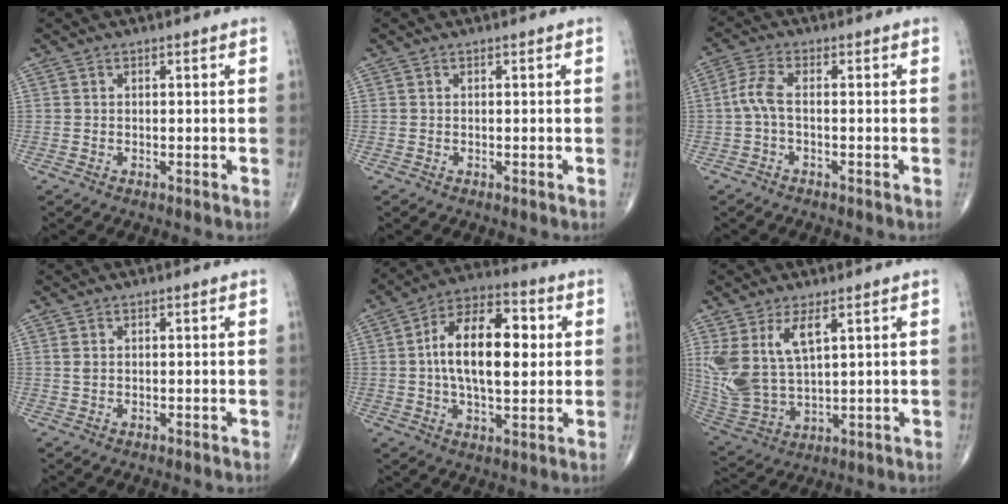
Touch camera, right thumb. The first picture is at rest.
{"total": 0.0}
{"total": 4.0, "force": [-0.6, 1.3, 3.7], "torque": [-0.092, 0.011, -0.020]}
{"total": 0.9, "force": [0.3, 0.5, 0.7], "torque": [-0.015, 0.003, 0.010]}
{"total": 16.7, "force": [1.9, 8.3, 14.3], "torque": [-0.226, 0.018, 0.026]}
{"total": 12.5, "force": [5.0, 5.8, 9.8], "torque": [-0.205, -0.020, 0.118]}